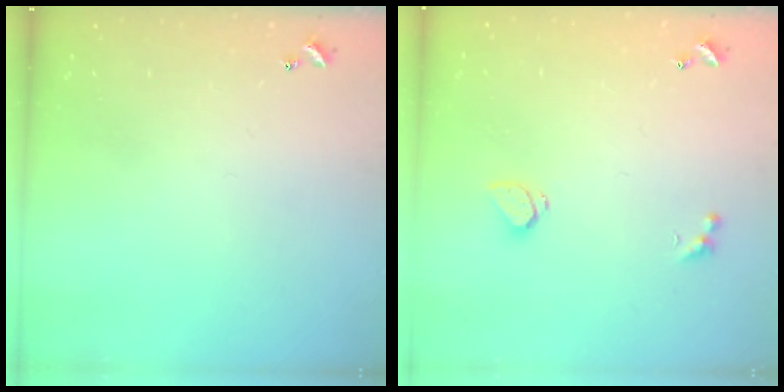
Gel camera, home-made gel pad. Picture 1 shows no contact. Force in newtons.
{"total": 1.4, "press": 1.2, "slide": 0.6}